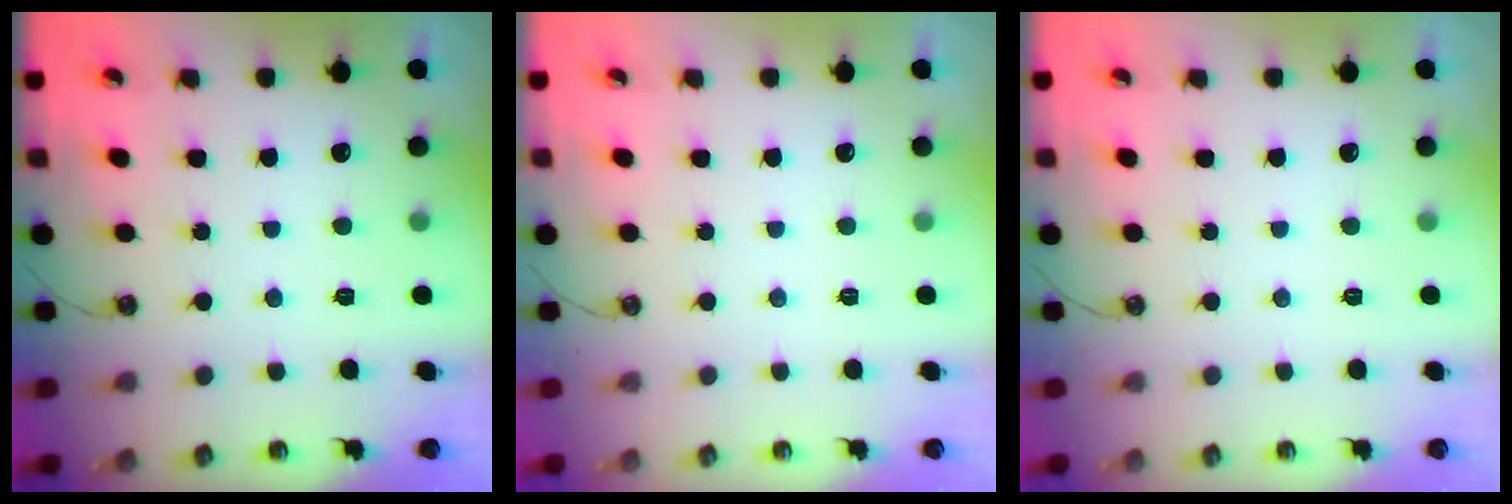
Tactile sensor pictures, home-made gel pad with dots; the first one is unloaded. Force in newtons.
{"total": 0.0}
{"total": 0.0}